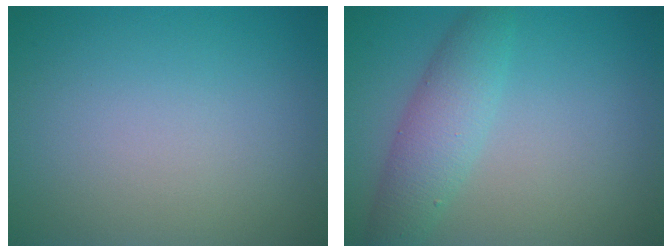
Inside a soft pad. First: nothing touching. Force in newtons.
{"total": 3.8, "press": 3.8, "slide": 0.1}